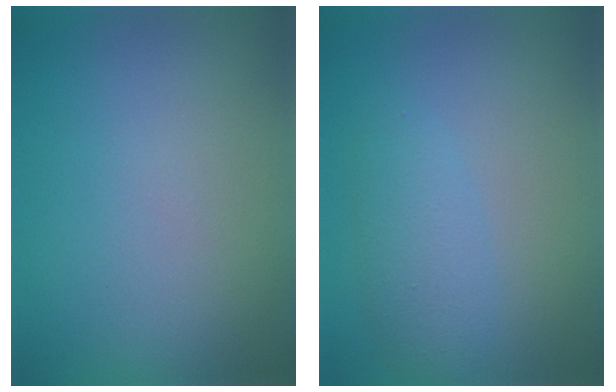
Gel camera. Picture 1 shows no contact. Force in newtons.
{"total": 2.4, "press": 2.4, "slide": 0.2}